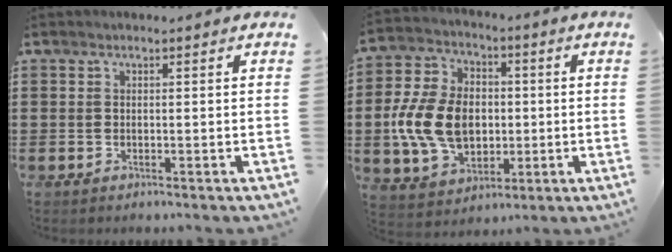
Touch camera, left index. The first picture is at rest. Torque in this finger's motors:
{"motor_torque": [1.69, 0.44, 1.05, 0.21]}